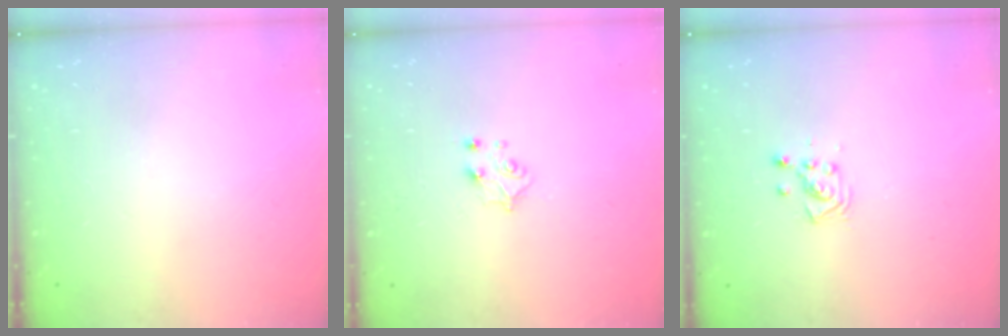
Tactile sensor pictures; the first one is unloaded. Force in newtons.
{"total": 5.5, "press": 5.5, "slide": 0.5}
{"total": 3.6, "press": 3.6, "slide": 0.2}